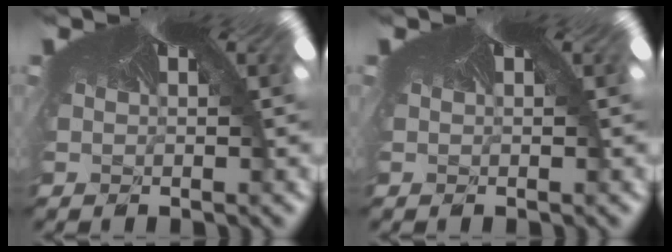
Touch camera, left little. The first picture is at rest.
{"total": 0.0}